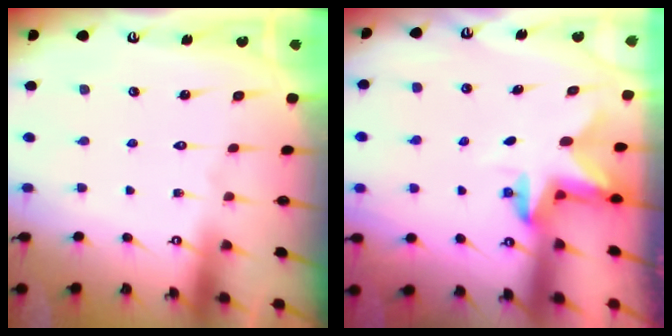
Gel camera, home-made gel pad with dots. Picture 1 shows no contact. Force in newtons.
{"total": 2.6, "press": 2.6, "slide": 0.5}